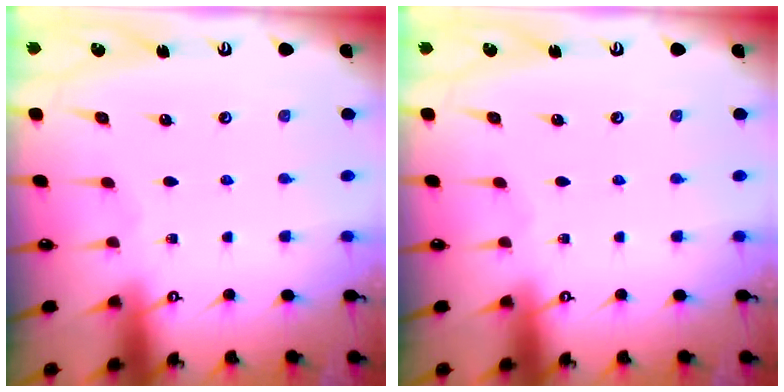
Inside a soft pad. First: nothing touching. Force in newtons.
{"total": 0.0}